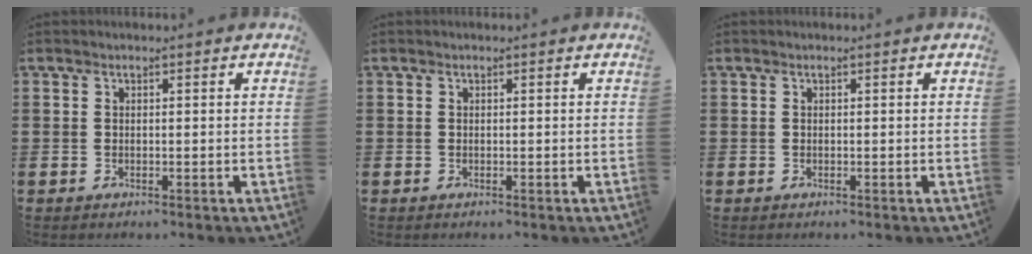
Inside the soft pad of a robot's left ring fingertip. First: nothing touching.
{"total": 0.0}
{"total": 0.0}